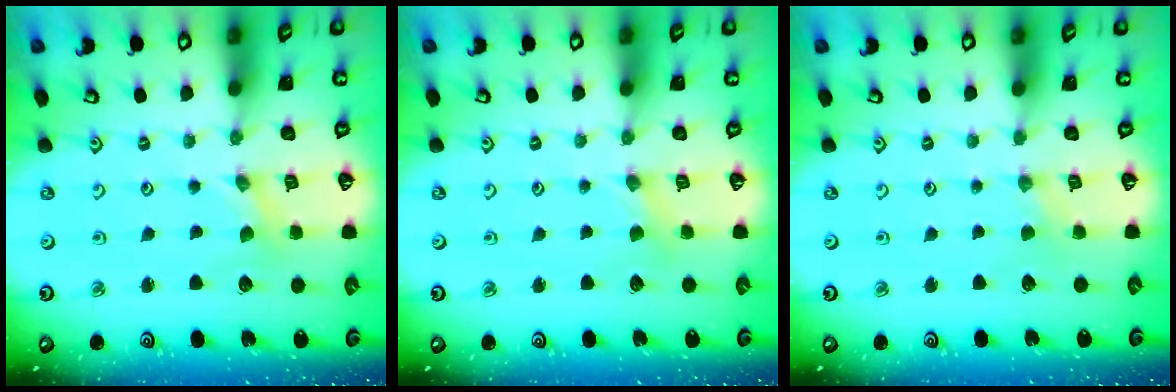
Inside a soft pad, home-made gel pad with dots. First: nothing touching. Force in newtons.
{"total": 1.8, "press": 1.7, "slide": 0.3}
{"total": 1.0, "press": 1.0, "slide": 0.2}